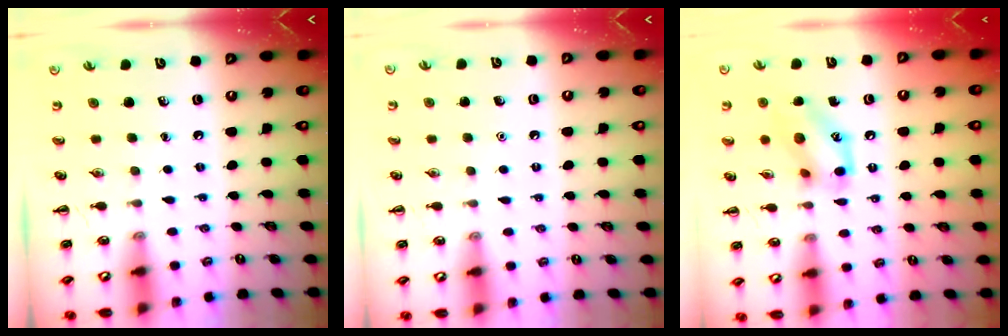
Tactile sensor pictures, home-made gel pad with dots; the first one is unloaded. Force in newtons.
{"total": 1.5, "press": 1.5, "slide": 0.1}
{"total": 13.2, "press": 13.1, "slide": 1.2}